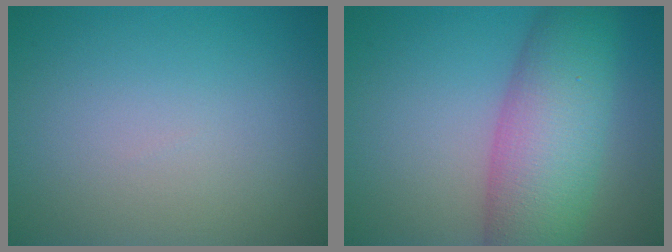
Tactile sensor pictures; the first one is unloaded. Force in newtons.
{"total": 8.9, "press": 8.9, "slide": 0.1}